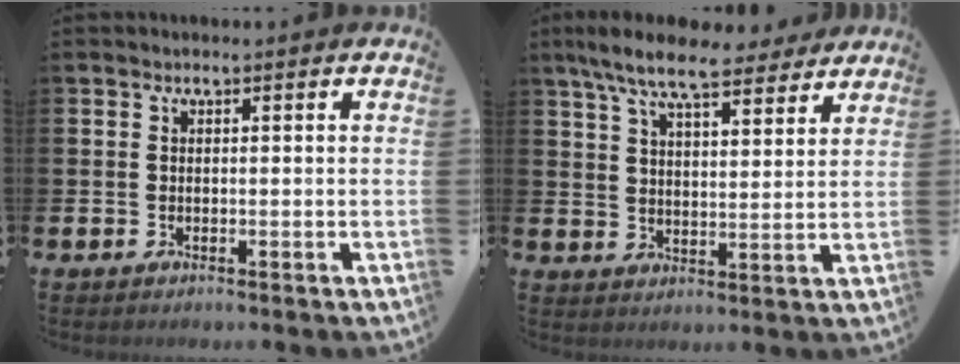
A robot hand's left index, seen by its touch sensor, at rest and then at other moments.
{"total": 9.0, "force": [8.0, 2.2, 3.6], "torque": [-0.087, -0.031, 0.144]}